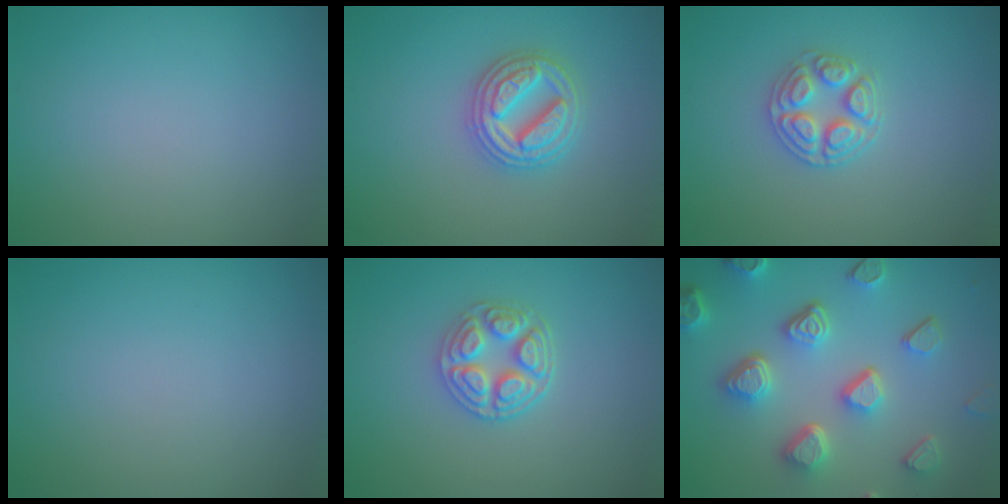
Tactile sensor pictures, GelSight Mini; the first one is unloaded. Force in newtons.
{"total": 4.7, "press": 4.6, "slide": 0.8}
{"total": 2.8, "press": 2.7, "slide": 0.9}
{"total": 0.0}
{"total": 3.7, "press": 3.3, "slide": 1.8}
{"total": 6.8, "press": 5.4, "slide": 4.2}